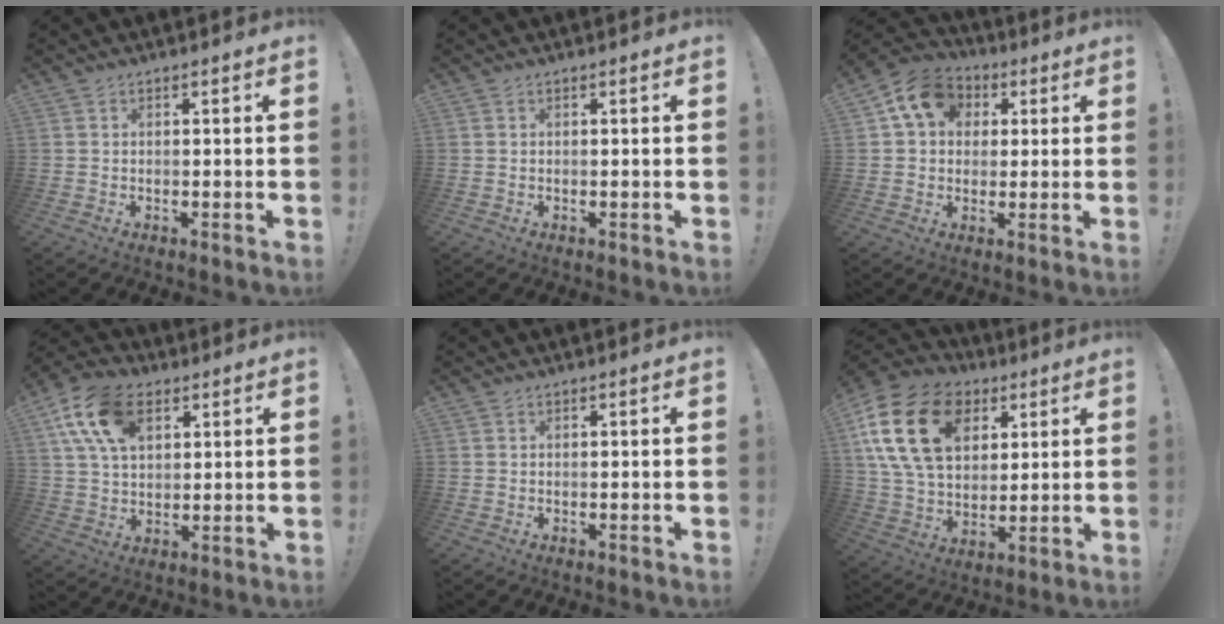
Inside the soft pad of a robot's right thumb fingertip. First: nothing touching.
{"total": 0.0}
{"total": 11.8, "force": [4.1, 9.4, 6.0], "torque": [-0.091, -0.005, 0.081]}
{"total": 15.9, "force": [6.7, 9.9, 10.5], "torque": [-0.190, -0.011, 0.126]}
{"total": 0.0}
{"total": 22.5, "force": [7.9, 15.6, 14.1], "torque": [-0.247, -0.025, 0.151]}